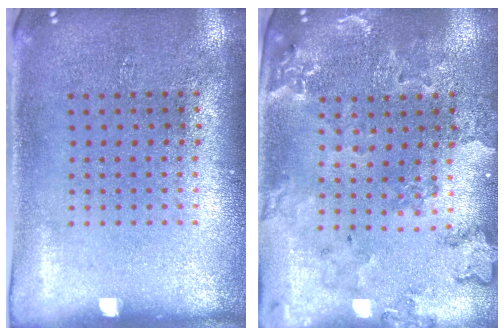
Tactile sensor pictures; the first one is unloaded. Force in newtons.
{"total": 0.9, "press": 0.9, "slide": 0.2}